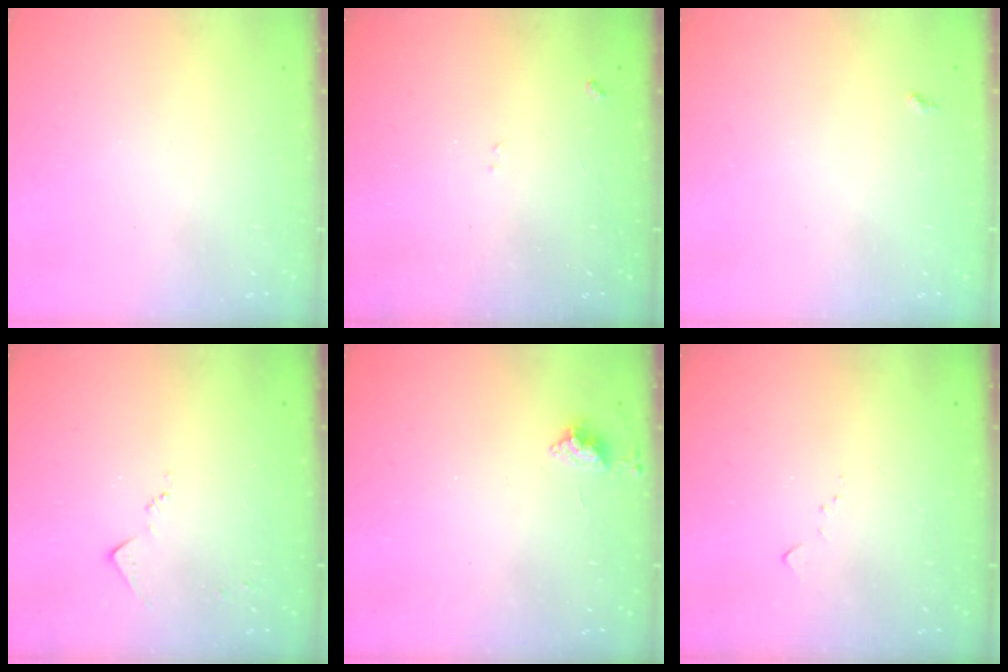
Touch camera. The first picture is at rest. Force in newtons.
{"total": 7.1, "press": 7.0, "slide": 0.7}
{"total": 3.7, "press": 3.7, "slide": 0.5}
{"total": 6.9, "press": 6.9, "slide": 0.8}
{"total": 3.7, "press": 3.7, "slide": 0.5}
{"total": 6.1, "press": 6.0, "slide": 0.8}